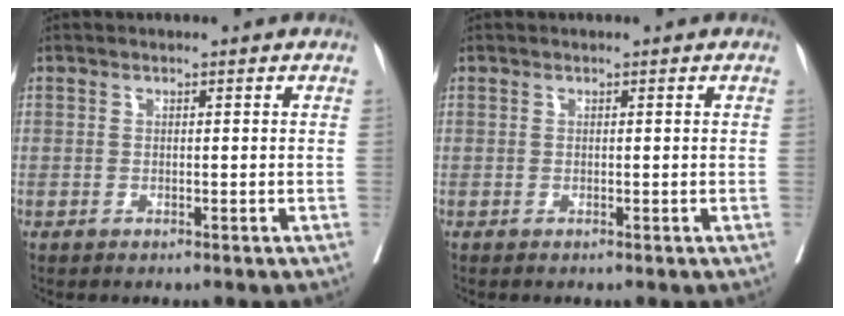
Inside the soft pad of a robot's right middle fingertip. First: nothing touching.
{"total": 0.0}